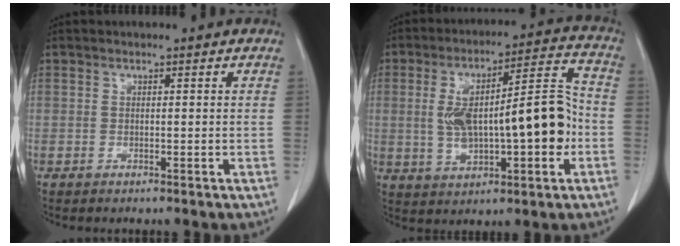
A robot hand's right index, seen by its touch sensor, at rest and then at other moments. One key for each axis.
{"total": 16.2, "fx": -1.5, "fy": 4.5, "fz": 15.5, "tx": -0.266, "ty": 0.037, "tz": -0.011}